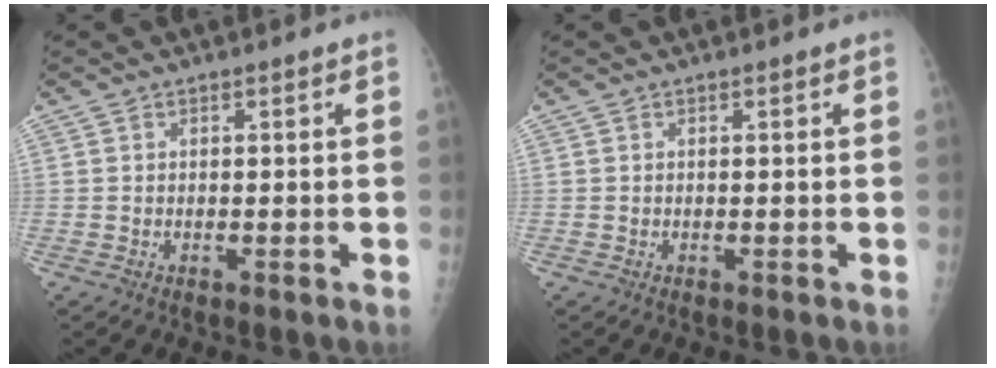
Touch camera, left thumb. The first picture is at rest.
{"total": 0.0}